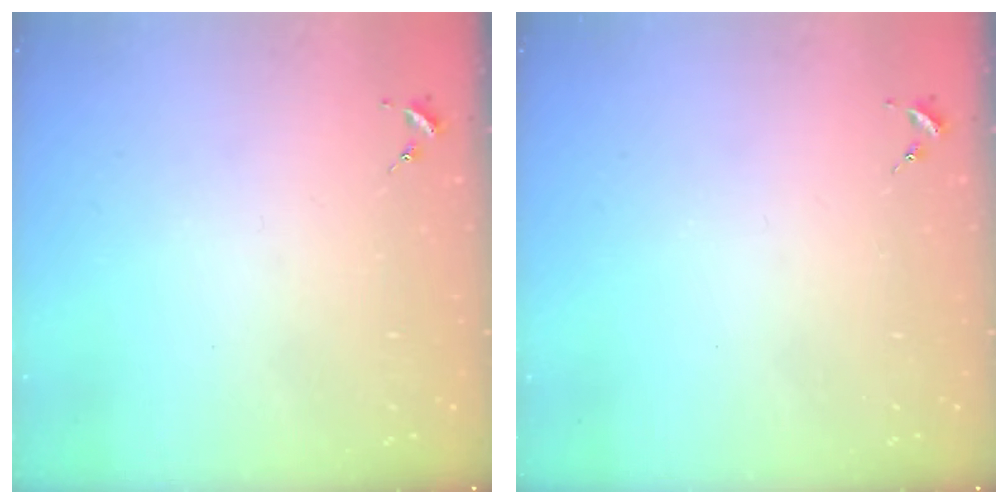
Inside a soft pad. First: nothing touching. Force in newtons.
{"total": 0.0}